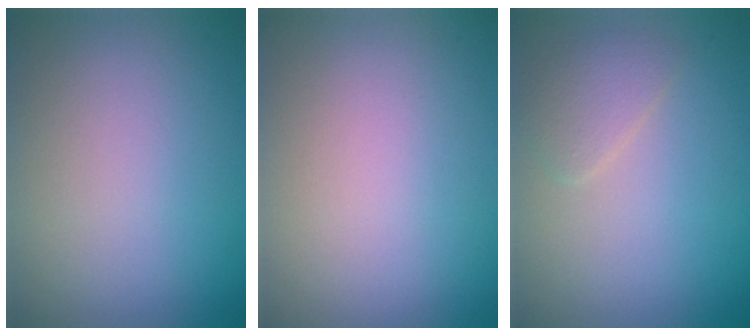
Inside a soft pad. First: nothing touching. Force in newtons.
{"total": 0.0}
{"total": 1.8, "press": 1.8, "slide": 0.1}